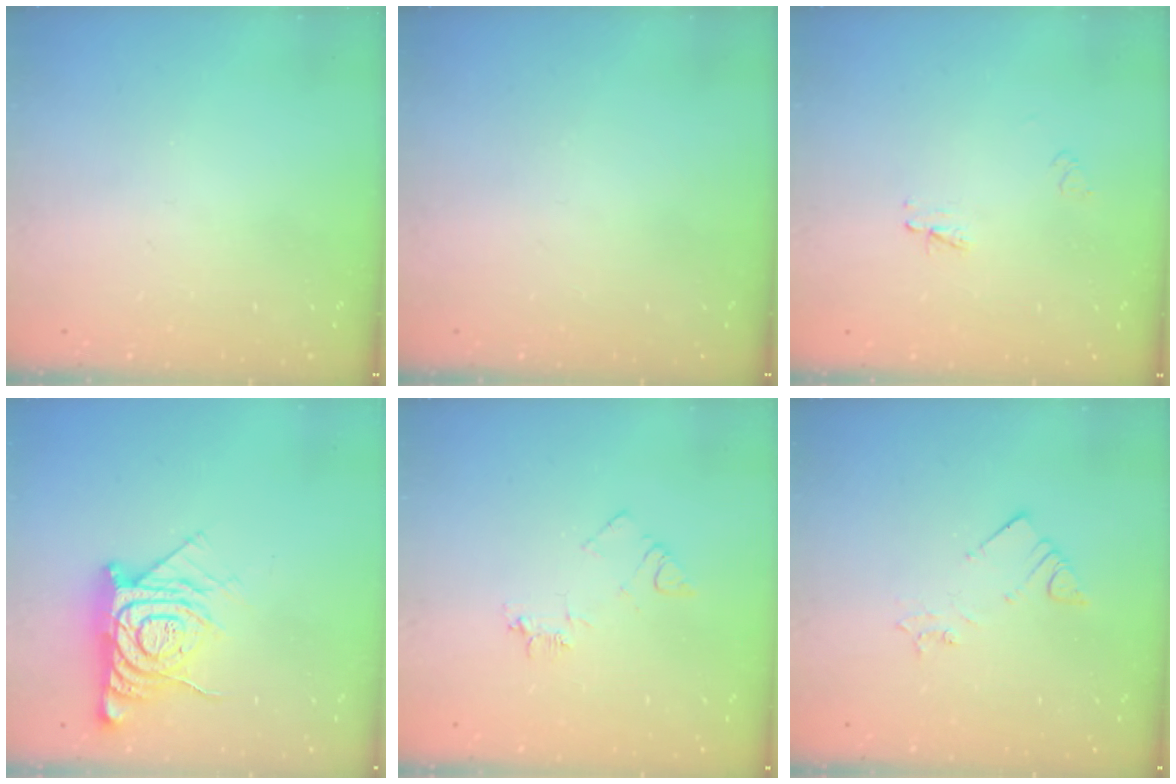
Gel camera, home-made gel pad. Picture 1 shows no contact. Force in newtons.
{"total": 0.0}
{"total": 2.3, "press": 2.2, "slide": 0.2}
{"total": 13.0, "press": 13.0, "slide": 1.0}
{"total": 5.6, "press": 5.5, "slide": 0.6}
{"total": 2.8, "press": 2.7, "slide": 0.5}